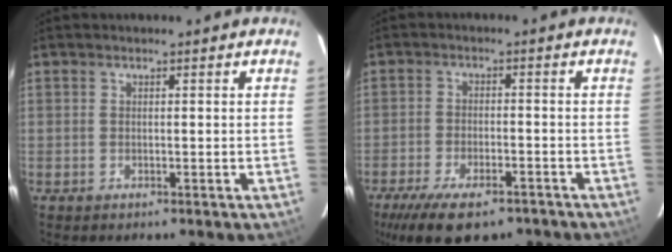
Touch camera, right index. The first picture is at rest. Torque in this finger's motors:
{"motor_torque": [1.25, -0.89, 0.57, 0.12]}